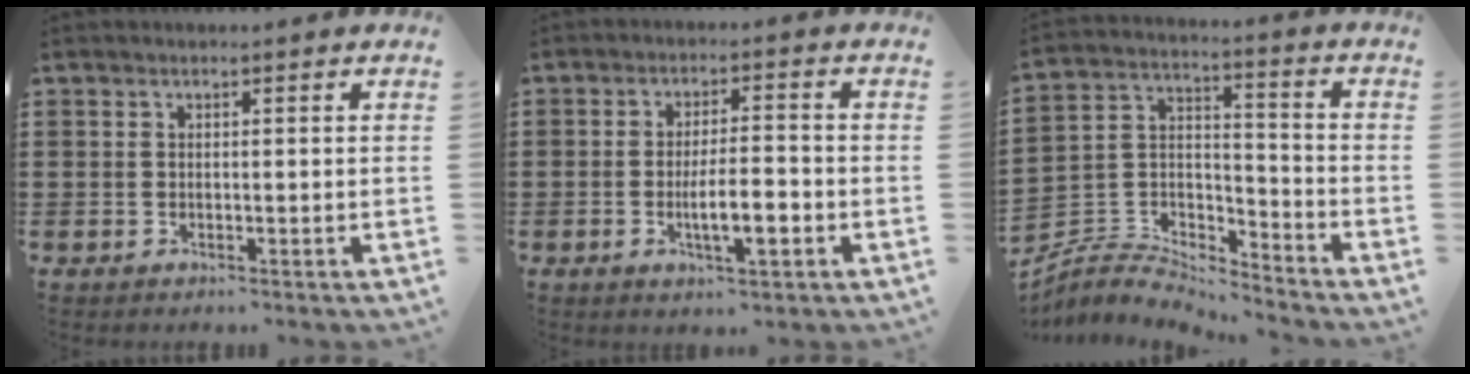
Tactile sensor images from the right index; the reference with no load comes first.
{"total": 6.6, "force": [-2.1, 1.7, 6.0], "torque": [-0.112, -0.004, -0.040]}
{"total": 5.5, "force": [-5.4, 1.1, 0.2], "torque": [-0.016, -0.001, -0.113]}